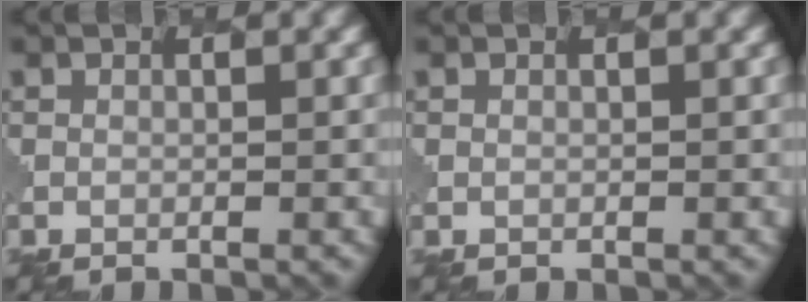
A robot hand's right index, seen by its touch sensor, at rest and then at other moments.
{"total": 0.0}